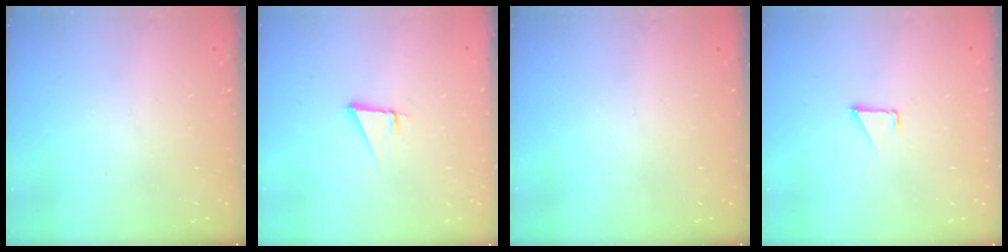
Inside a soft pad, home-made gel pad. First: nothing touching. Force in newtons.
{"total": 2.3, "press": 2.3, "slide": 0.0}
{"total": 0.0}
{"total": 1.0, "press": 1.0, "slide": 0.1}